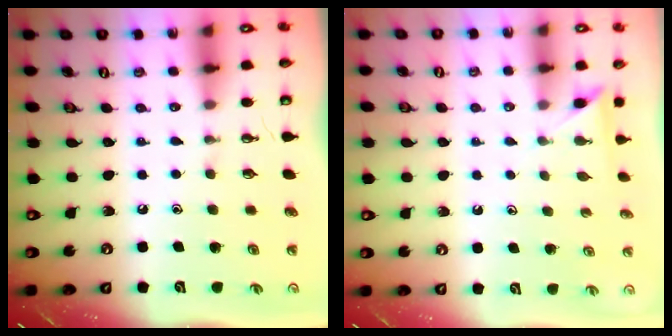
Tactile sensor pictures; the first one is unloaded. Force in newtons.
{"total": 2.3, "press": 2.3, "slide": 0.2}